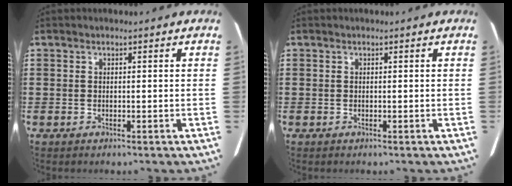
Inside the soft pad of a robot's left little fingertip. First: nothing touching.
{"total": 0.0}